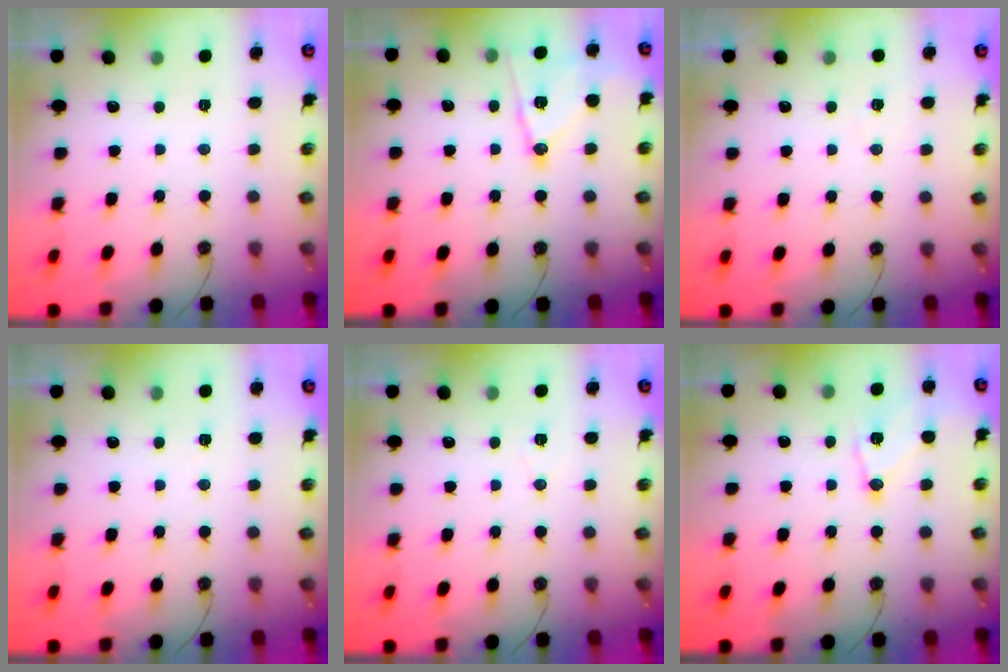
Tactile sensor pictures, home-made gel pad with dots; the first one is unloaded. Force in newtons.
{"total": 12.8, "press": 12.8, "slide": 0.7}
{"total": 5.1, "press": 4.5, "slide": 2.4}
{"total": 2.0, "press": 0.8, "slide": 1.8}
{"total": 6.2, "press": 4.2, "slide": 4.6}
{"total": 10.9, "press": 10.9, "slide": 0.7}